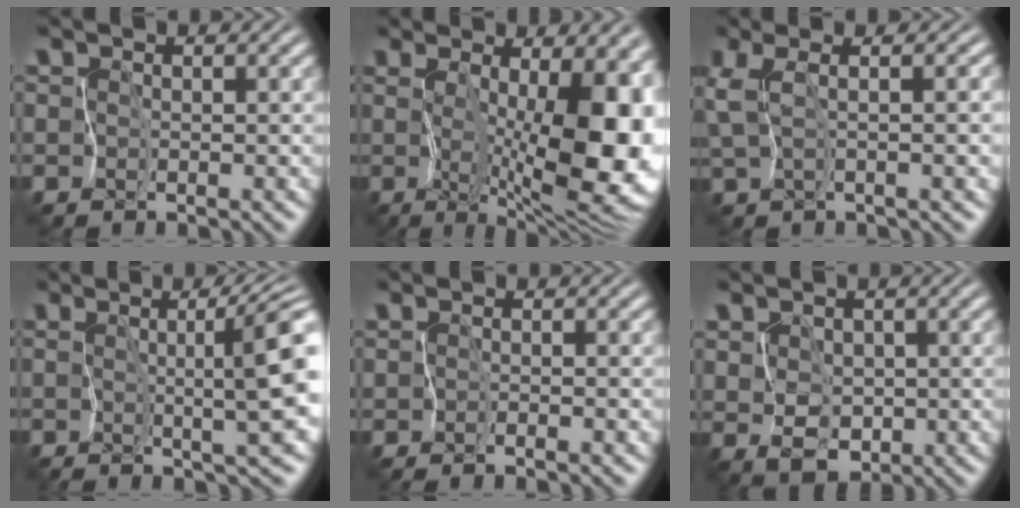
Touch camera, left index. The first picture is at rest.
{"total": 11.7, "force": [-0.3, 3.0, 11.3], "torque": [-0.157, -0.004, -0.003]}
{"total": 5.0, "force": [0.7, 1.7, 4.7], "torque": [-0.113, 0.003, 0.020]}
{"total": 6.2, "force": [0.7, -0.2, 6.2], "torque": [-0.078, 0.003, 0.009]}
{"total": 1.0, "force": [-0.3, -1.0, -0.1], "torque": [-0.009, -0.001, -0.007]}
{"total": 2.0, "force": [0.2, 1.3, 1.4], "torque": [-0.040, -0.007, 0.012]}